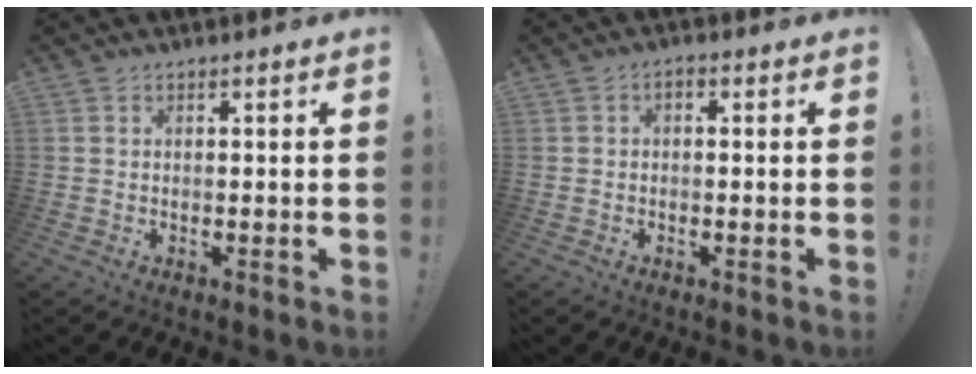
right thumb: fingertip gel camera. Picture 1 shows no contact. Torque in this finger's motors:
{"motor_torque": [-0.05, 0.11, 0.42, -0.22, -0.03]}